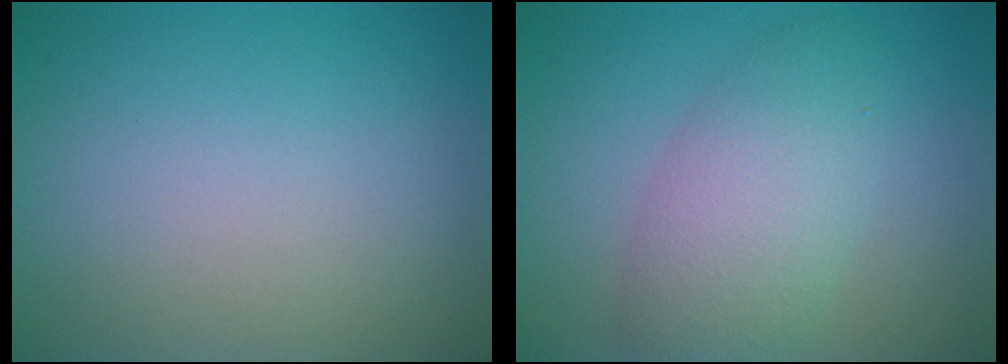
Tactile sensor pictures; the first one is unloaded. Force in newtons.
{"total": 5.0, "press": 4.9, "slide": 0.2}